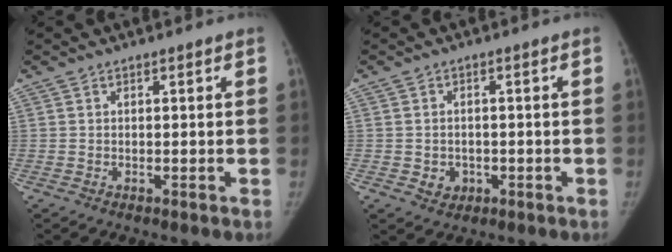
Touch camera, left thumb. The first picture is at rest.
{"total": 3.2, "force": [-0.9, 2.8, 1.2], "torque": [-0.002, 0.004, -0.005]}